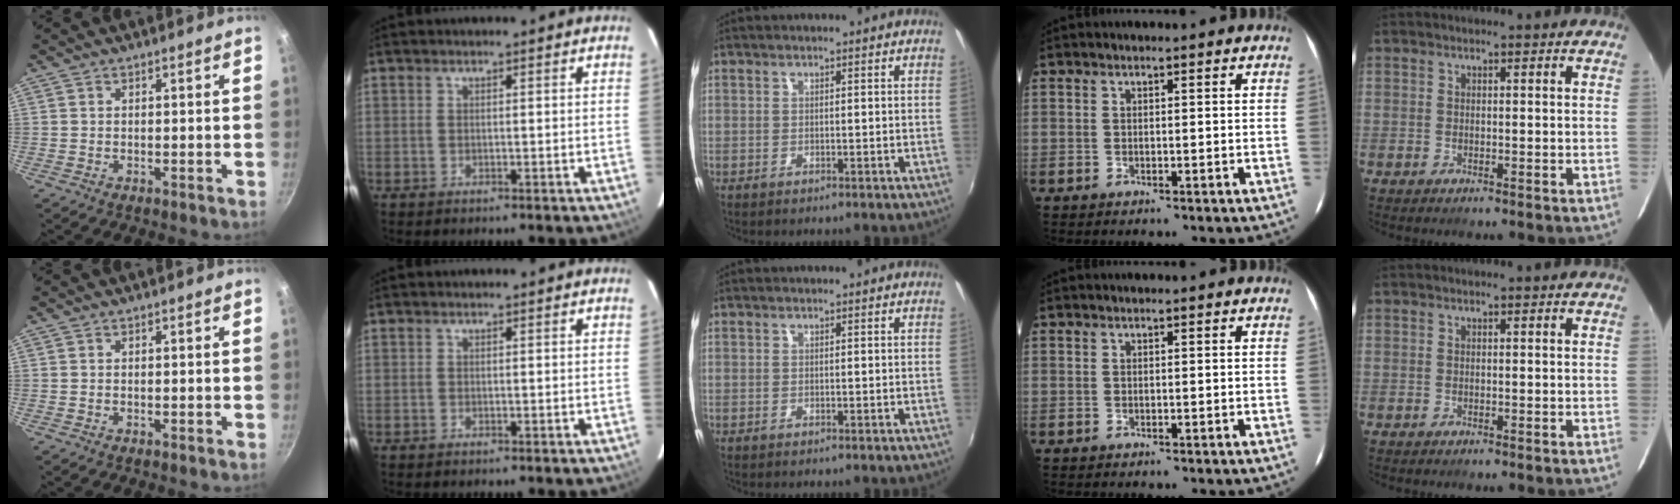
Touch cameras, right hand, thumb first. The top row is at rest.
{}